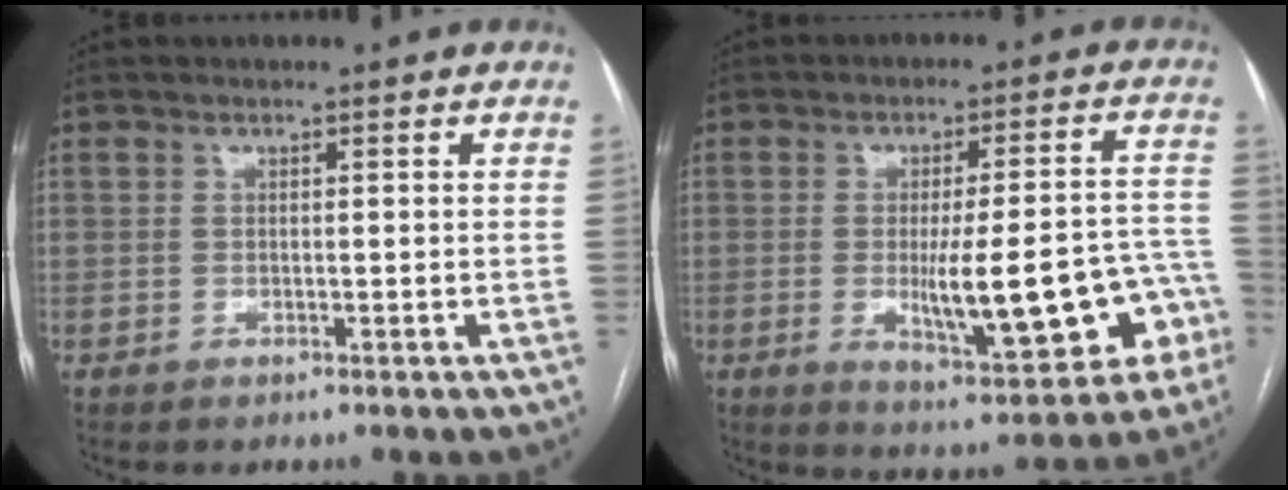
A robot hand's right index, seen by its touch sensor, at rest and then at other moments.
{"total": 16.7, "force": [-4.6, 3.7, 15.6], "torque": [-0.180, 0.021, -0.046]}